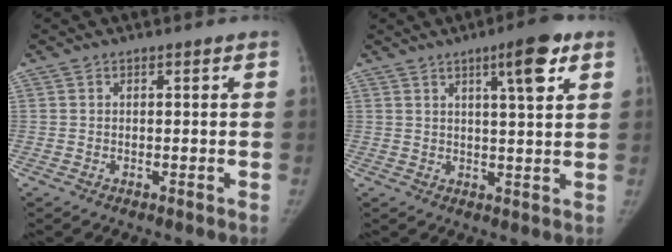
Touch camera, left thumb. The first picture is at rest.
{"total": 7.9, "force": [4.0, 1.4, 6.7], "torque": [-0.093, -0.017, 0.057]}